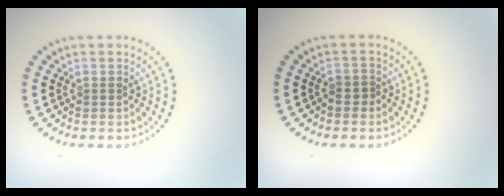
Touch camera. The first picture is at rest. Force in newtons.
{"total": 0.9, "press": 0.7, "slide": 0.6}